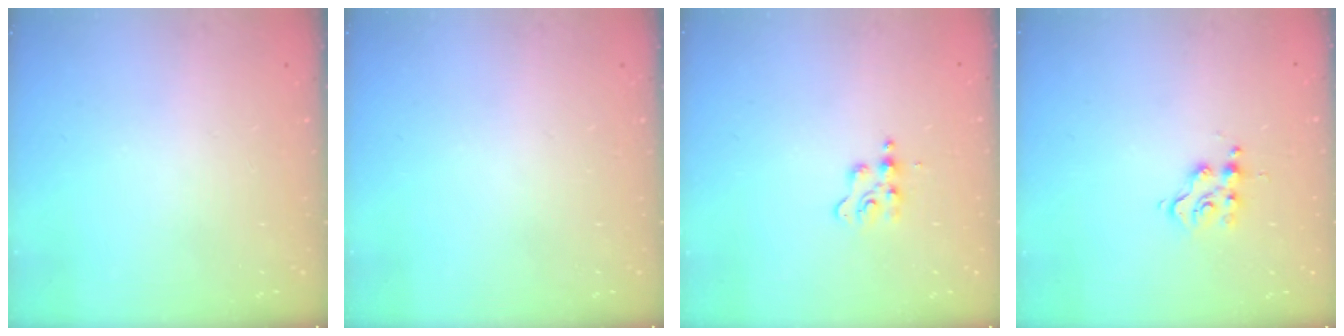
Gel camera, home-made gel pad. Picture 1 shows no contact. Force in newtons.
{"total": 0.0}
{"total": 4.3, "press": 4.3, "slide": 0.5}
{"total": 4.5, "press": 4.5, "slide": 0.3}